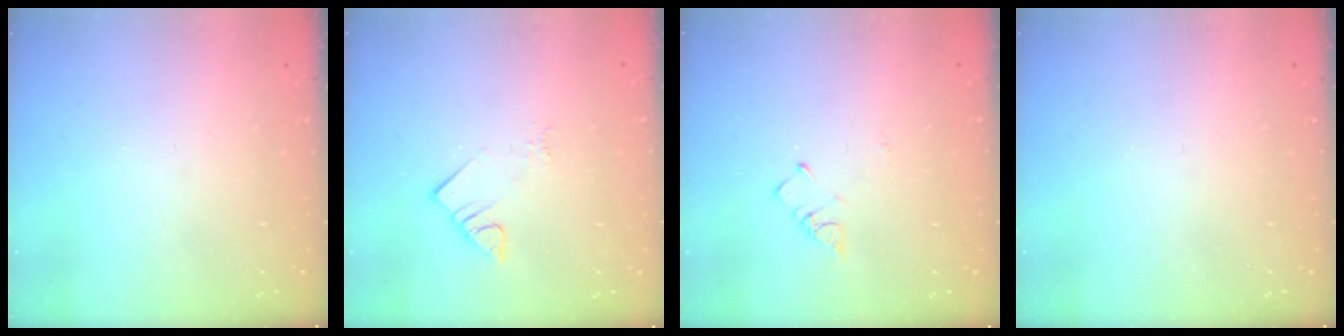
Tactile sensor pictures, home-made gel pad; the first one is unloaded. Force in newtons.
{"total": 4.7, "press": 4.7, "slide": 0.4}
{"total": 2.6, "press": 2.6, "slide": 0.5}
{"total": 0.0}